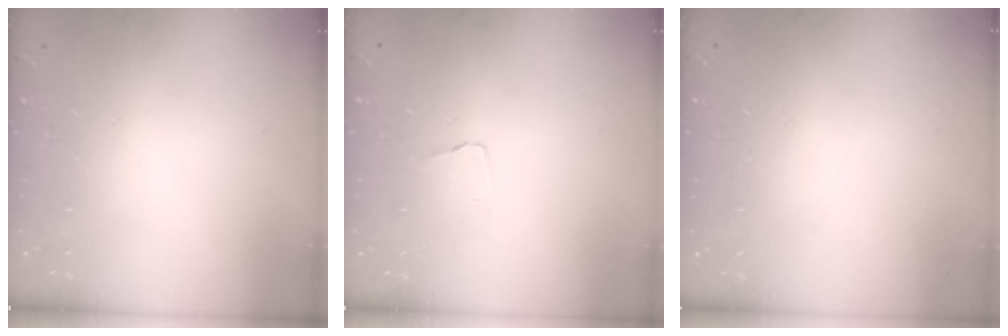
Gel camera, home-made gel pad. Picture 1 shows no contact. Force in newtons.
{"total": 2.9, "press": 2.8, "slide": 0.3}
{"total": 0.0}